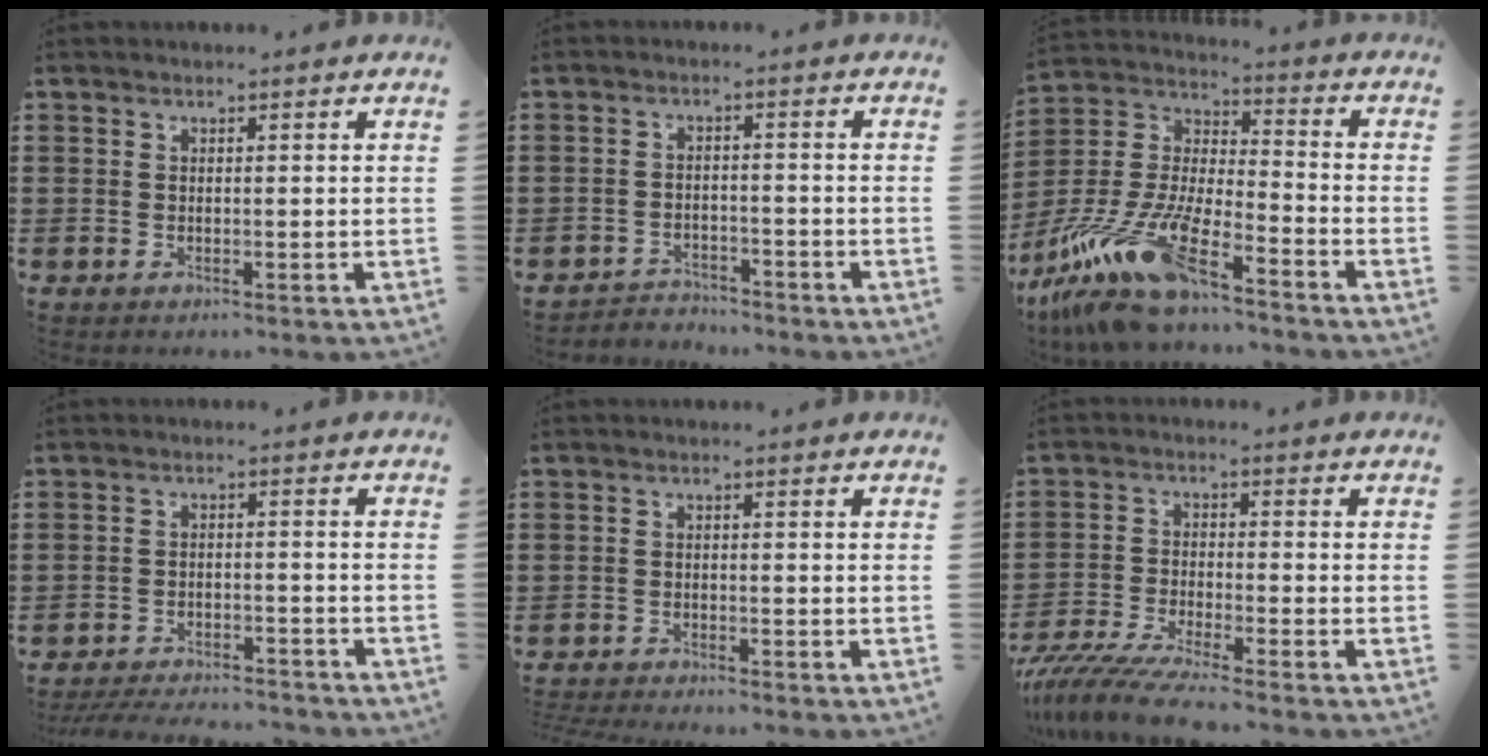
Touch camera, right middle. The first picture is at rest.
{"total": 2.8, "force": [-2.8, 0.5, -0.2], "torque": [-0.006, -0.001, -0.062]}
{"total": 14.2, "force": [-11.3, 1.6, 8.5], "torque": [-0.192, 0.001, -0.221]}
{"total": 4.1, "force": [-4.0, 0.4, 0.9], "torque": [-0.022, -0.001, -0.083]}
{"total": 1.7, "force": [-1.7, -0.1, 0.2], "torque": [-0.005, 0.000, -0.035]}
{"total": 6.4, "force": [-5.8, -0.3, 2.7], "torque": [-0.074, -0.021, -0.118]}